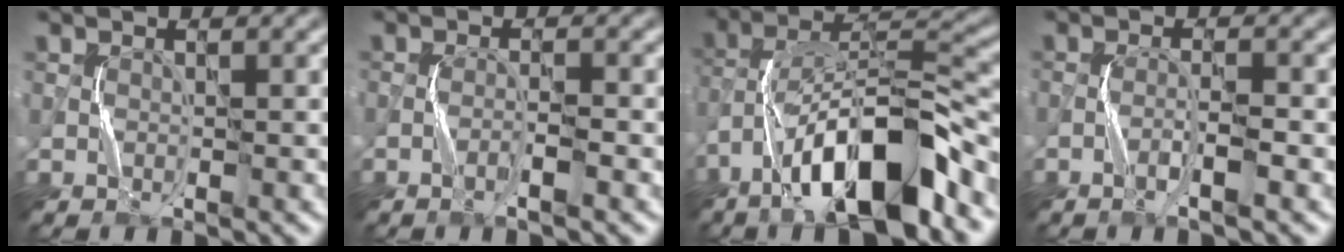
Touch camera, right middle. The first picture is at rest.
{"total": 1.7, "force": [-1.1, 0.0, 1.4], "torque": [-0.027, 0.008, -0.021]}
{"total": 11.7, "force": [-7.0, 3.1, 8.9], "torque": [-0.146, 0.021, -0.124]}
{"total": 2.2, "force": [-1.3, 0.1, 1.8], "torque": [-0.036, 0.008, -0.027]}